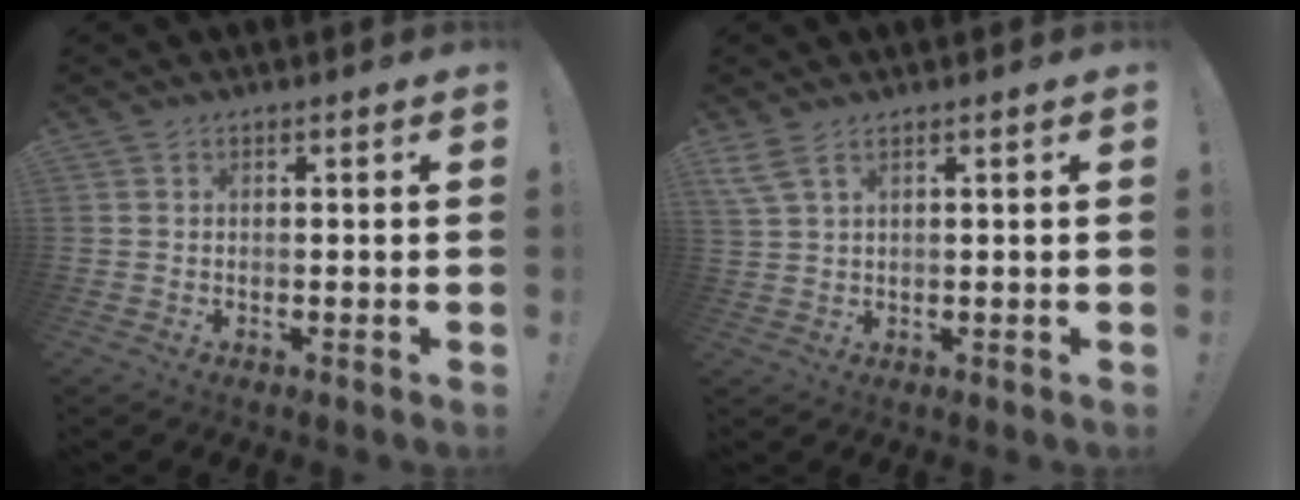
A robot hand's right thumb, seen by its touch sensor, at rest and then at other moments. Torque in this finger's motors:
{"motor_torque": [0.03, 0.04, 0.13, 0.14, 0.04]}